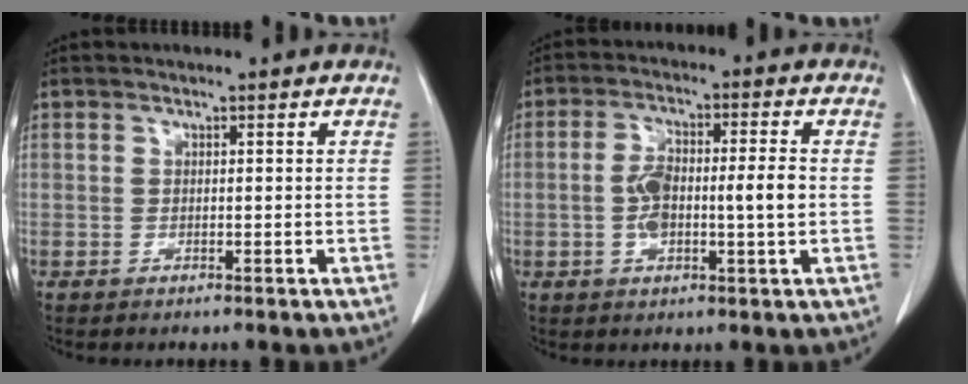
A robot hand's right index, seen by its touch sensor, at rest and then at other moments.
{"total": 8.3, "force": [-0.6, 1.8, 8.0], "torque": [-0.154, 0.014, -0.011]}